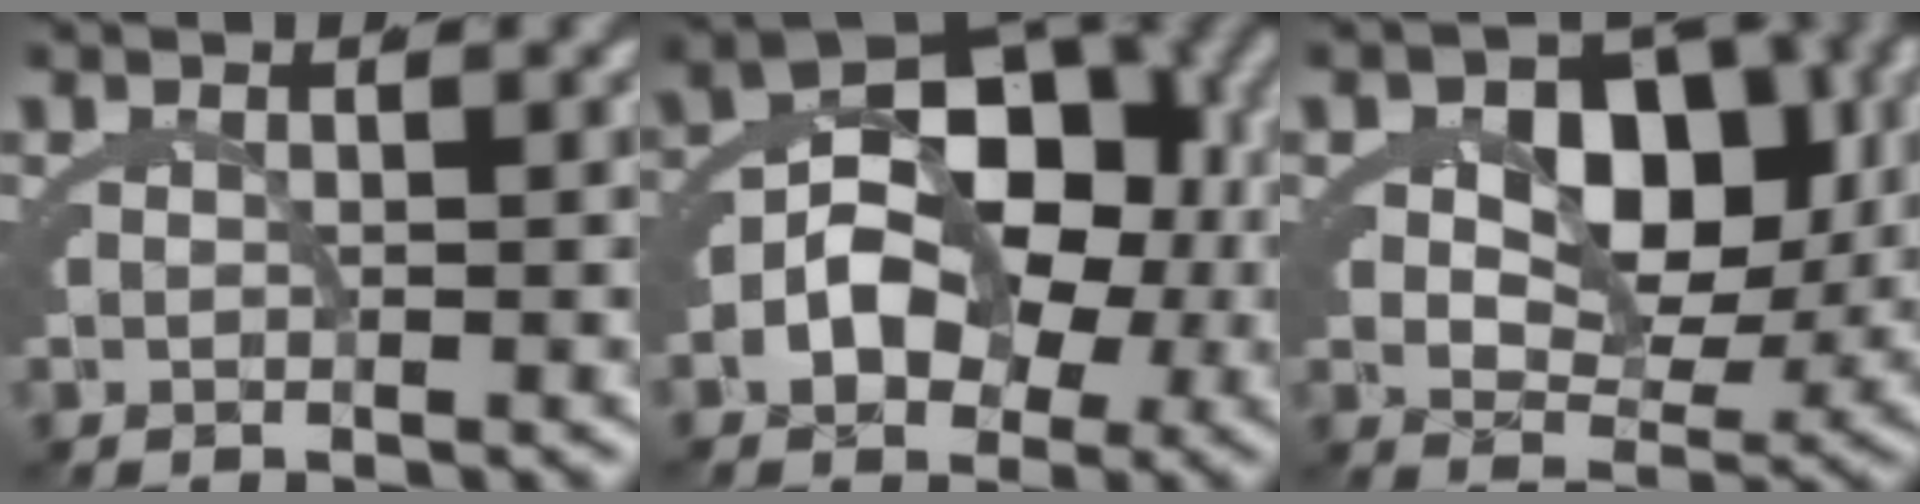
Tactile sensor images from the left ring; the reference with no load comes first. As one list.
[{"total": 12.3, "force": [0.0, 8.7, 8.6], "torque": [-0.141, -0.002, -0.007]}, {"total": 10.4, "force": [1.0, 7.9, 6.7], "torque": [-0.113, -0.023, 0.018]}]